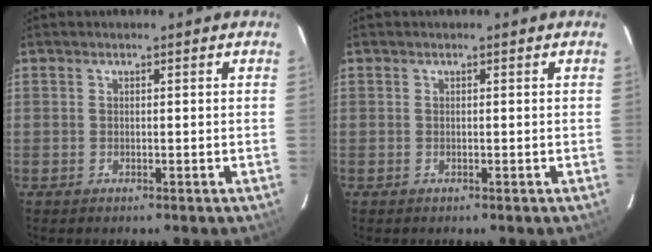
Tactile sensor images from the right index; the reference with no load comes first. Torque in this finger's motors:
{"motor_torque": [0.00, 0.00, 0.03, 0.00]}